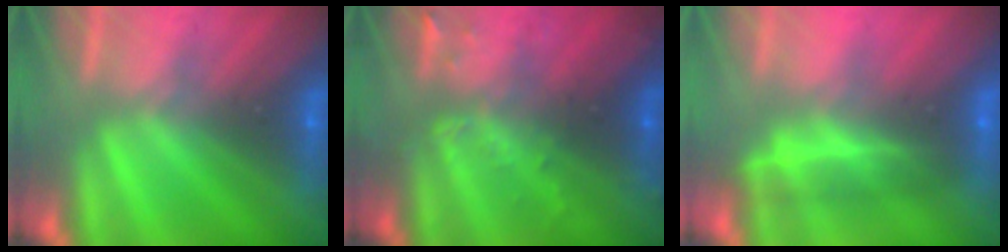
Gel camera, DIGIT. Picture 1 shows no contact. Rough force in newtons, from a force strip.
{"total": 3.0}
{"total": 2.0}